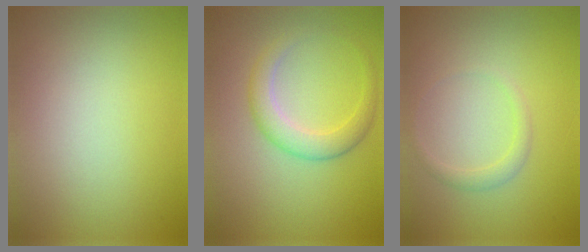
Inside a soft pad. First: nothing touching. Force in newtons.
{"total": 2.9, "press": 2.9, "slide": 0.1}
{"total": 1.2, "press": 1.2, "slide": 0.0}